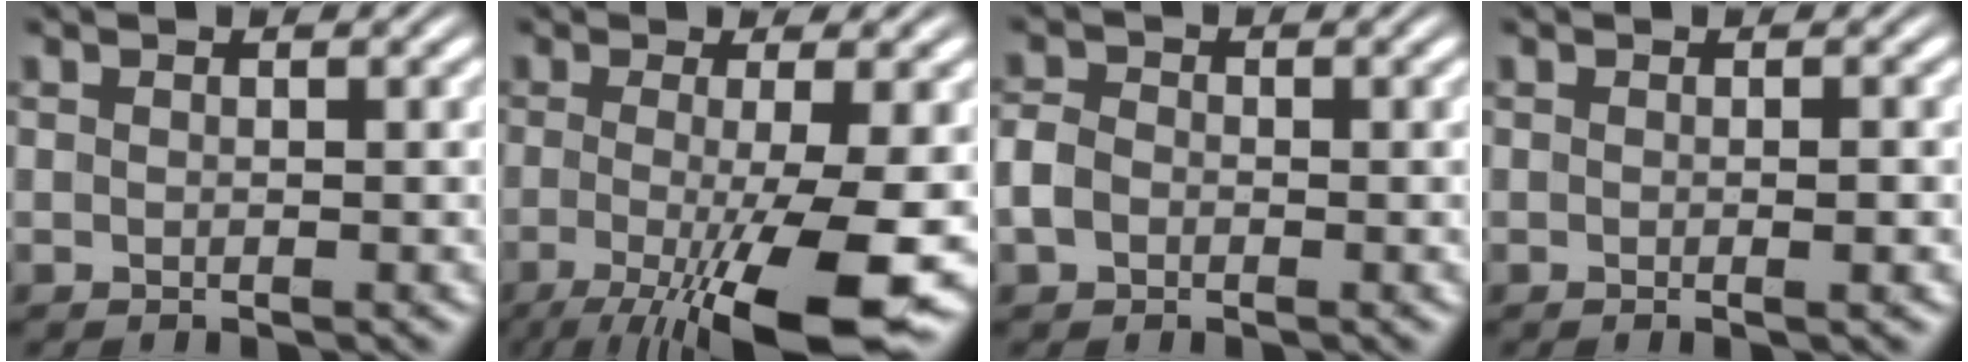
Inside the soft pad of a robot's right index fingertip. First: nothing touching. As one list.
[{"total": 9.5, "force": [-4.0, 2.4, 8.3], "torque": [-0.144, -0.044, -0.037]}, {"total": 2.1, "force": [-0.7, 1.7, 1.0], "torque": [-0.033, -0.005, -0.010]}, {"total": 0.6, "force": [-0.2, 0.0, 0.6], "torque": [-0.008, 0.003, -0.006]}]